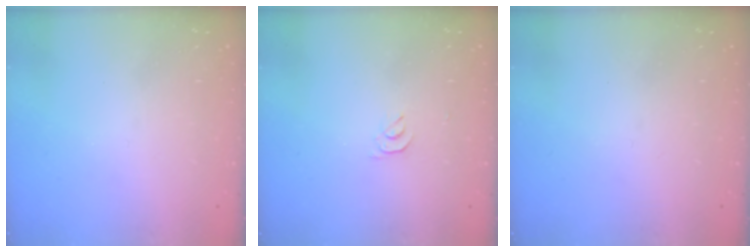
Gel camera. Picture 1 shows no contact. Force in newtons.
{"total": 3.3, "press": 3.2, "slide": 0.5}
{"total": 0.0}